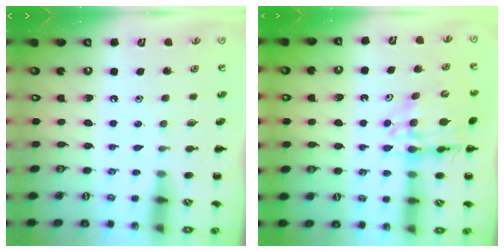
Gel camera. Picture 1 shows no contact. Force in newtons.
{"total": 12.1, "press": 11.6, "slide": 3.5}